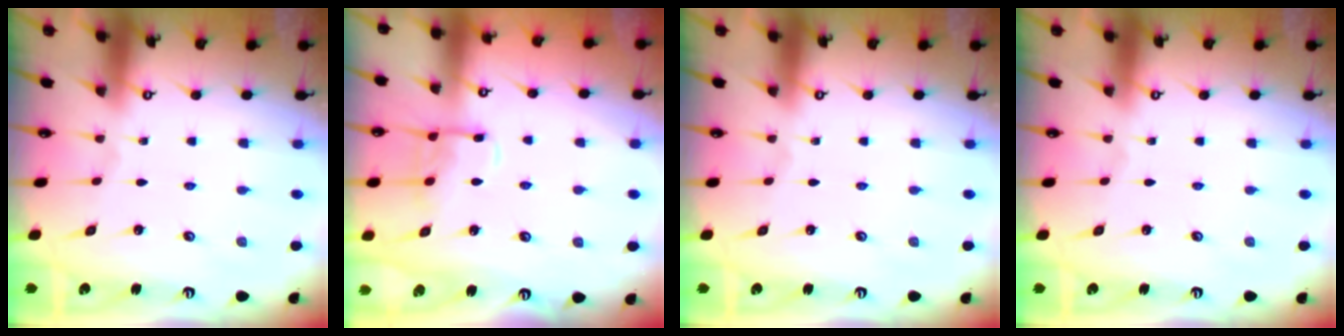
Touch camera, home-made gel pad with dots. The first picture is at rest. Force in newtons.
{"total": 10.7, "press": 10.6, "slide": 1.2}
{"total": 0.0}
{"total": 0.0}